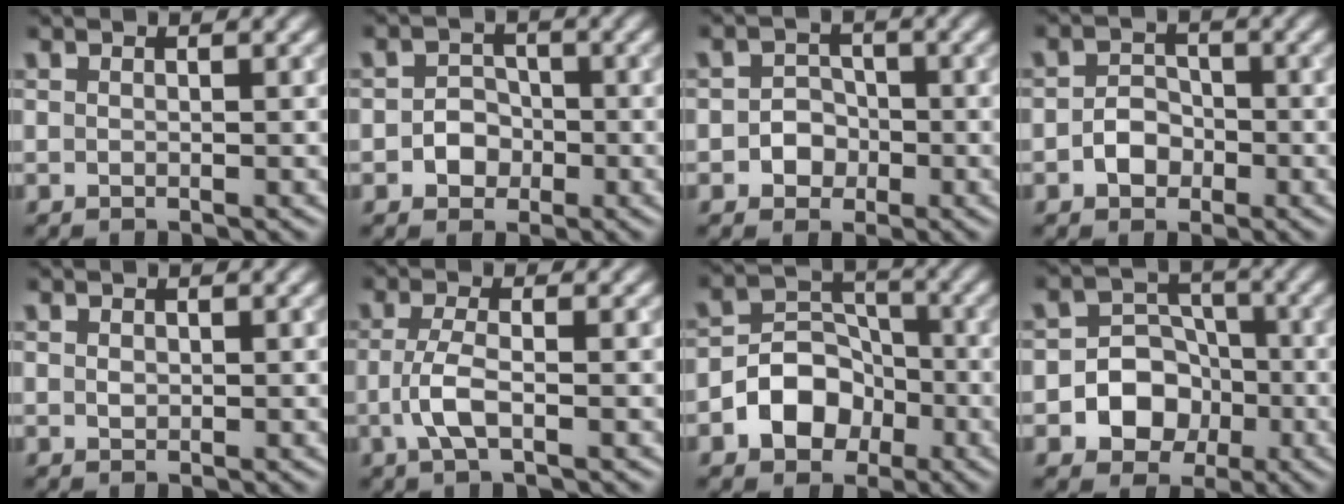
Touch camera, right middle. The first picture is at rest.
{"total": 2.4, "force": [-0.7, 2.1, 0.9], "torque": [0.002, 0.001, -0.023]}
{"total": 2.4, "force": [-0.7, 2.1, 0.8], "torque": [0.010, 0.002, -0.024]}
{"total": 2.5, "force": [-1.0, 2.0, 1.2], "torque": [-0.017, 0.003, -0.021]}
{"total": 0.5, "force": [0.1, 0.4, 0.3], "torque": [-0.005, -0.001, 0.002]}
{"total": 2.8, "force": [-0.7, 0.8, 2.5], "torque": [-0.059, -0.001, -0.019]}
{"total": 5.5, "force": [-2.4, 4.2, 2.6], "torque": [-0.030, 0.005, -0.049]}
{"total": 7.0, "force": [-2.2, 6.1, 2.5], "torque": [-0.021, 0.014, -0.063]}